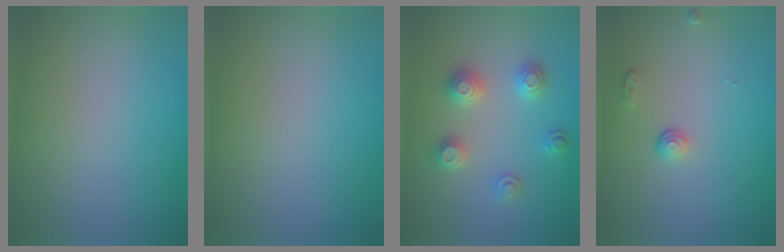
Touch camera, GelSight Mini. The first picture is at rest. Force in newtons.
{"total": 0.0}
{"total": 3.4, "press": 3.4, "slide": 0.5}
{"total": 1.1, "press": 0.8, "slide": 0.8}